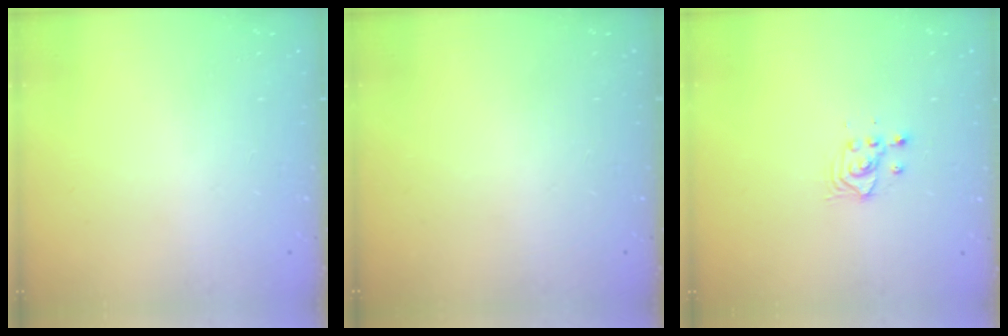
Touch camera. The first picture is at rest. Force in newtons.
{"total": 0.0}
{"total": 3.6, "press": 3.6, "slide": 0.3}